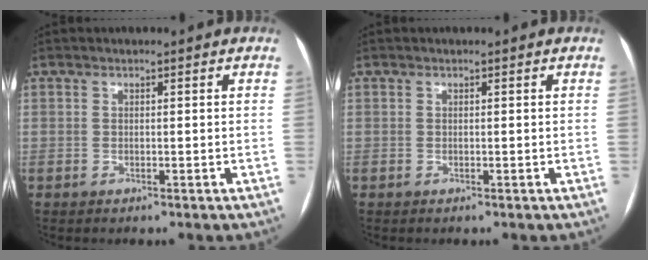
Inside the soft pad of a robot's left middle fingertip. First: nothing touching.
{"total": 0.0}